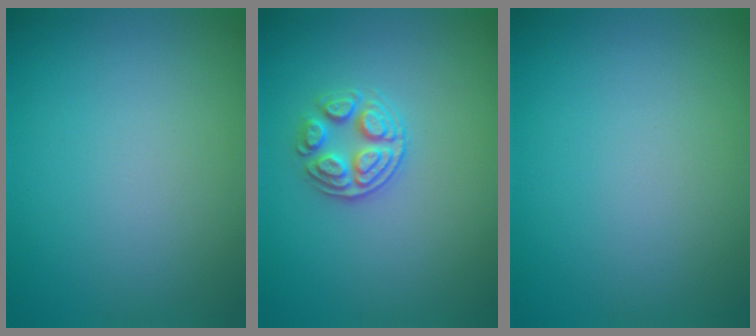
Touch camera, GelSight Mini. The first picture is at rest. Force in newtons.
{"total": 2.7, "press": 2.5, "slide": 0.9}
{"total": 0.0}